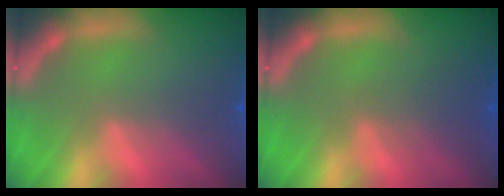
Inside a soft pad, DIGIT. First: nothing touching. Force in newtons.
{"total": 2.5}